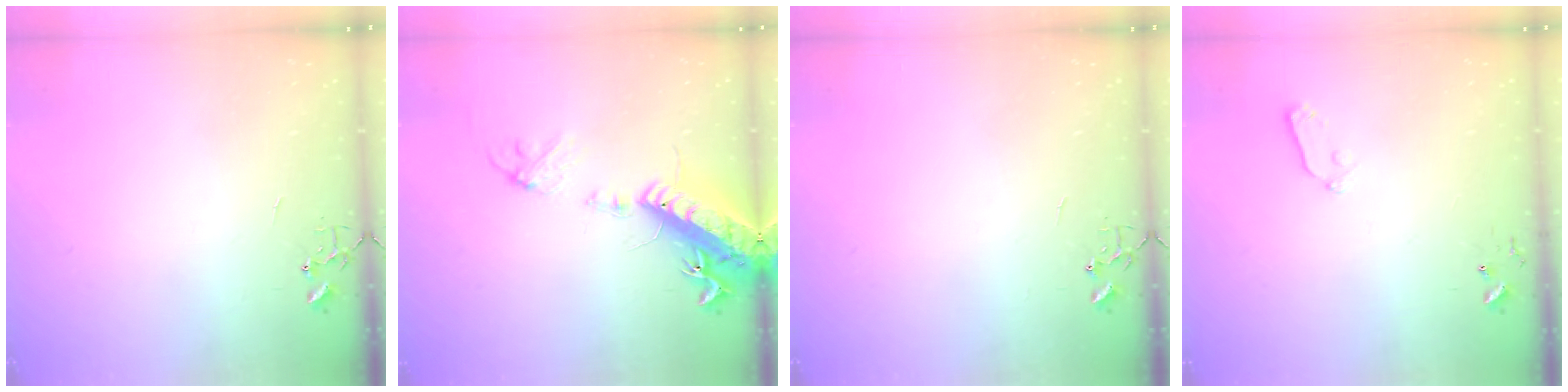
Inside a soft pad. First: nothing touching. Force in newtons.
{"total": 17.9, "press": 17.4, "slide": 3.9}
{"total": 0.0}
{"total": 5.9, "press": 5.9, "slide": 0.8}